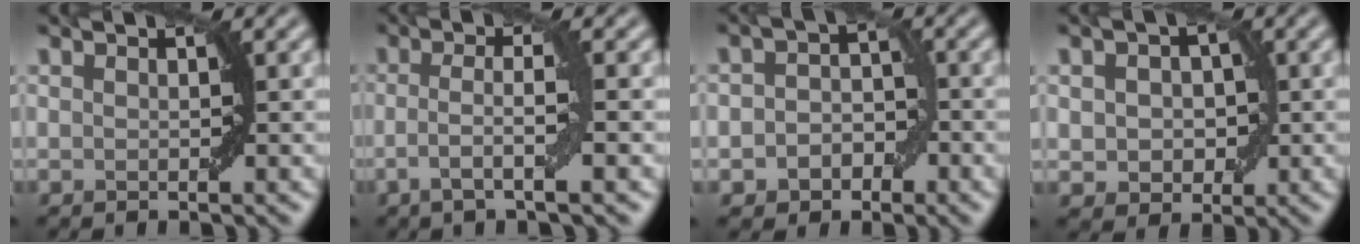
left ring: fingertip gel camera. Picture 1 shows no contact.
{"total": 3.4, "force": [-0.9, 0.6, 3.2], "torque": [-0.054, 0.004, -0.026]}
{"total": 3.3, "force": [-1.3, 2.6, 1.6], "torque": [-0.011, 0.002, -0.027]}
{"total": 3.7, "force": [0.1, 2.9, 2.3], "torque": [-0.031, -0.001, -0.001]}